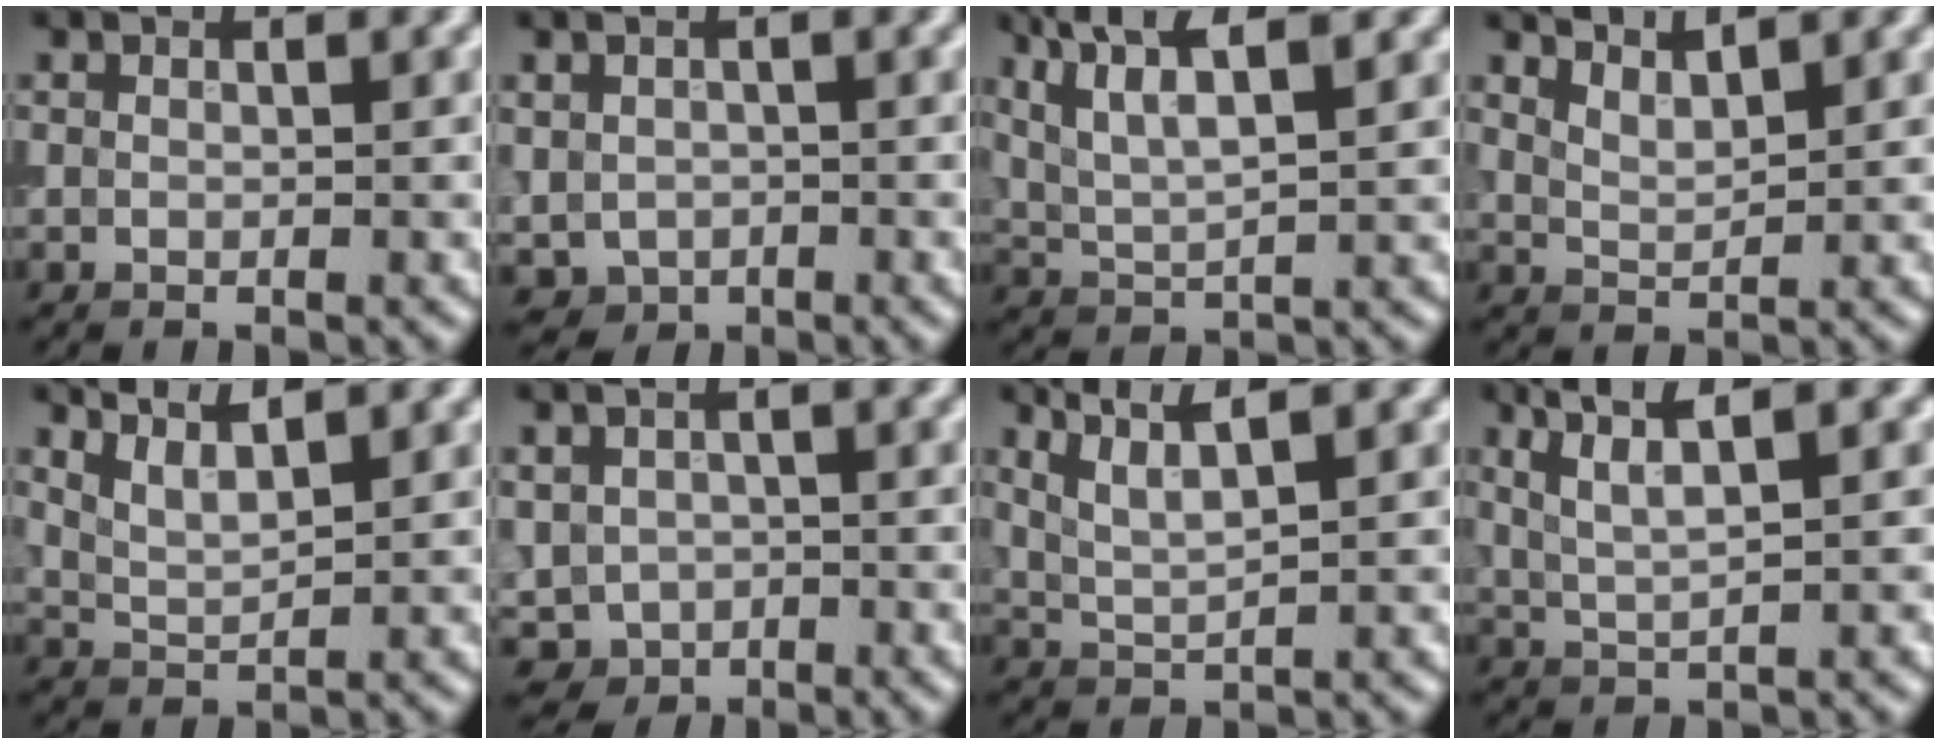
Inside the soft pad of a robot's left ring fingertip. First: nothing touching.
{"total": 1.4, "force": [-0.2, 1.4, 0.3], "torque": [-0.011, 0.001, 0.001]}
{"total": 5.3, "force": [3.6, 0.9, 3.8], "torque": [-0.080, 0.018, 0.073]}
{"total": 3.0, "force": [2.9, 0.3, 0.6], "torque": [-0.009, 0.018, 0.048]}
{"total": 3.3, "force": [3.0, 0.6, 1.4], "torque": [-0.025, 0.023, 0.051]}
{"total": 2.5, "force": [-0.3, 2.4, 0.7], "torque": [-0.022, -0.002, 0.002]}
{"total": 3.4, "force": [2.6, 0.4, 2.2], "torque": [-0.046, 0.014, 0.058]}
{"total": 3.6, "force": [2.3, 0.4, 2.8], "torque": [-0.056, 0.014, 0.049]}